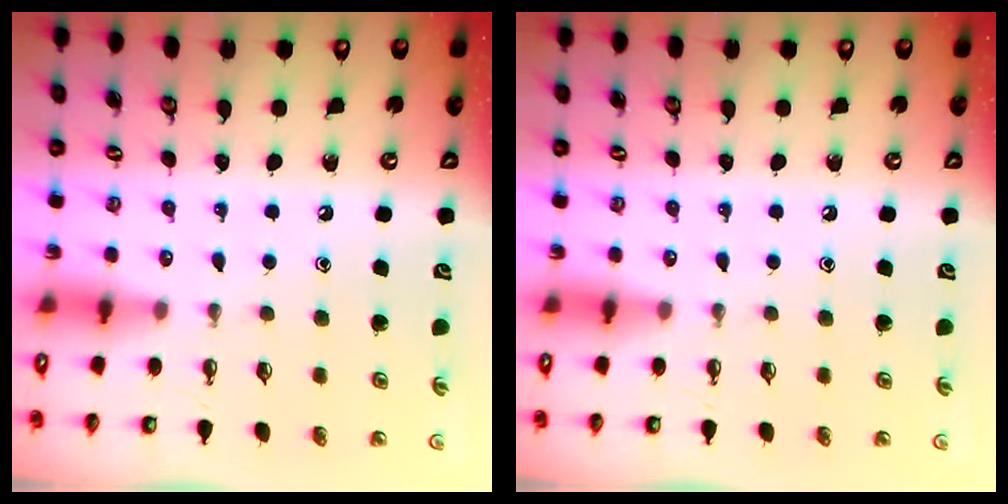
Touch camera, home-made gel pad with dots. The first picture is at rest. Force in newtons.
{"total": 0.0}